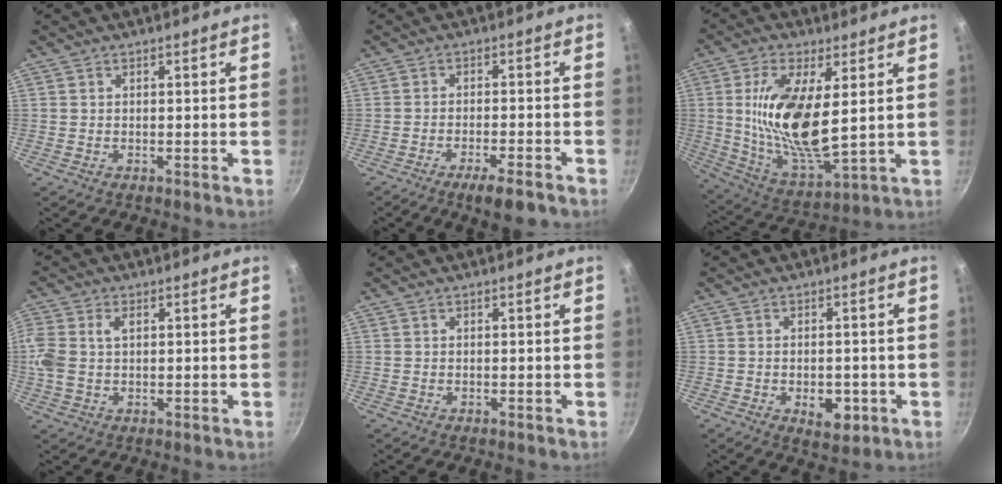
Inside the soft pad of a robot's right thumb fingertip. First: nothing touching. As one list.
[{"total": 5.7, "force": [-3.9, 1.0, 4.1], "torque": [-0.065, 0.021, -0.059]}, {"total": 17.7, "force": [3.0, 7.2, 15.9], "torque": [-0.301, -0.026, 0.062]}, {"total": 6.8, "force": [1.1, 4.5, 5.0], "torque": [-0.109, 0.012, 0.017]}, {"total": 0.0}, {"total": 5.8, "force": [-1.8, 3.4, 4.3], "torque": [-0.038, 0.004, -0.018]}]